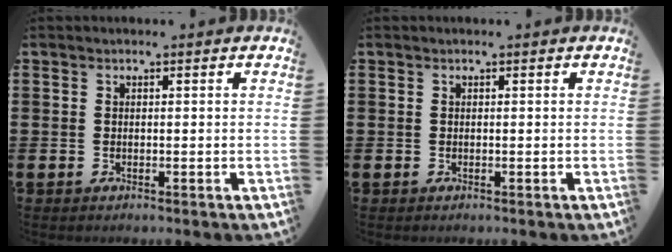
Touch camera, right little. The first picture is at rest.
{"total": 0.0}